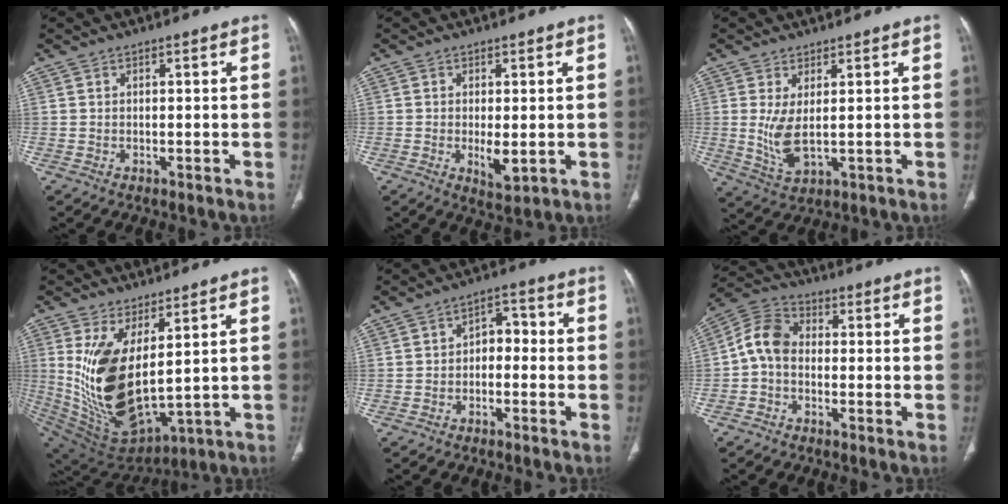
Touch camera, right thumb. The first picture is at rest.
{"total": 4.2, "force": [-0.6, 1.6, 3.8], "torque": [-0.065, -0.013, -0.005]}
{"total": 5.9, "force": [0.6, 2.2, 5.4], "torque": [-0.120, -0.018, 0.022]}
{"total": 17.1, "force": [3.6, 7.7, 14.8], "torque": [-0.287, -0.043, 0.099]}
{"total": 4.7, "force": [-1.1, 3.2, 3.2], "torque": [-0.030, 0.030, -0.028]}
{"total": 7.2, "force": [-0.9, 5.2, 4.9], "torque": [-0.084, 0.024, -0.032]}